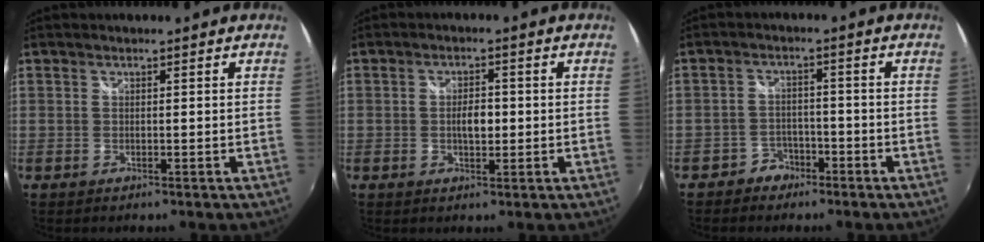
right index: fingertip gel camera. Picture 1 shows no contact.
{"total": 3.7, "force": [-0.3, 1.9, 3.2], "torque": [-0.055, 0.002, -0.005]}
{"total": 4.4, "force": [-3.2, 3.0, 0.3], "torque": [-0.016, 0.016, -0.057]}